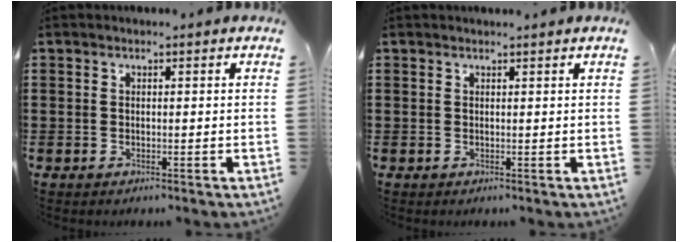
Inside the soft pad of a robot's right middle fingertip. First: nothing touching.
{"total": 0.6, "force": [0.5, -0.2, 0.1], "torque": [-0.001, 0.000, 0.010]}